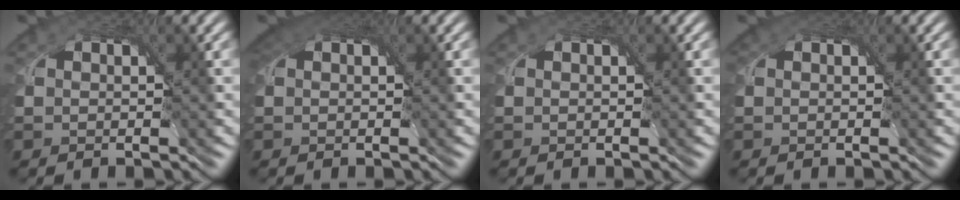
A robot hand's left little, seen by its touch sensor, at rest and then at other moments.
{"total": 3.8, "force": [2.1, 2.1, 2.4], "torque": [-0.044, 0.010, 0.024]}
{"total": 0.0}
{"total": 1.6, "force": [0.8, 1.1, 0.9], "torque": [-0.018, 0.003, 0.008]}